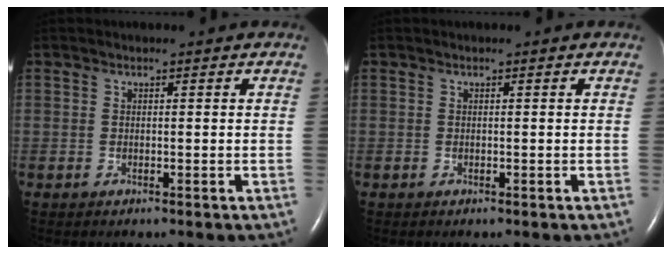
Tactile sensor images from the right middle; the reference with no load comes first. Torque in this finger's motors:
{"motor_torque": [0.11, -0.02, 0.00, 0.01]}